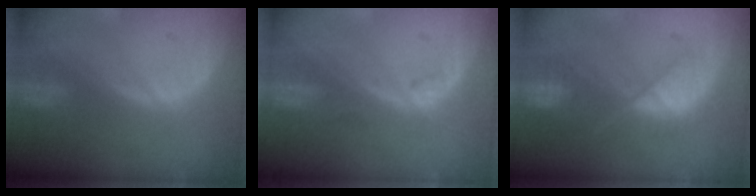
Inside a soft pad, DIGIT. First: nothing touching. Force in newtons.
{"total": 1.1, "press": 1.1, "slide": 0.2}
{"total": 8.5, "press": 7.5, "slide": 4.1}